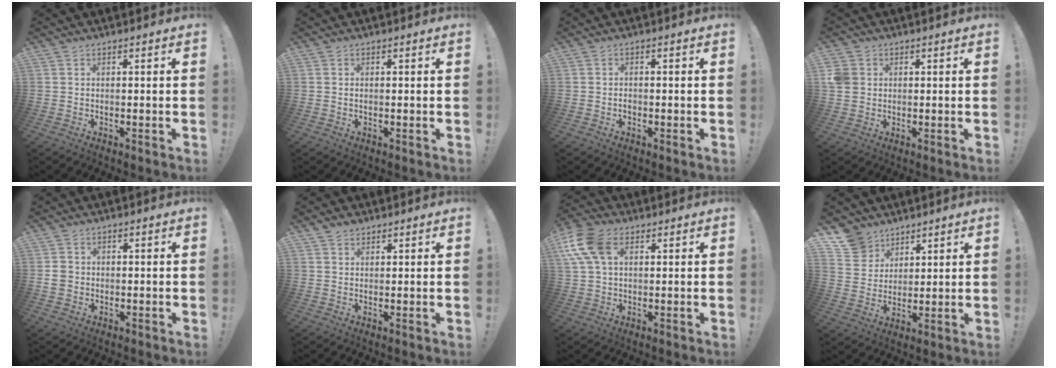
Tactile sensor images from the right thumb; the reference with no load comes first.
{"total": 0.0}
{"total": 1.1, "force": [-0.8, 0.7, 0.5], "torque": [-0.009, 0.003, -0.014]}
{"total": 4.2, "force": [1.0, 3.8, 1.6], "torque": [-0.031, 0.003, 0.022]}
{"total": 3.3, "force": [-0.1, 3.0, 1.4], "torque": [-0.016, -0.001, -0.002]}
{"total": 2.0, "force": [1.6, 1.1, 0.5], "torque": [-0.006, -0.006, 0.029]}
{"total": 12.6, "force": [4.4, 7.8, 8.9], "torque": [-0.186, -0.003, 0.086]}
{"total": 9.4, "force": [6.8, 6.4, 1.1], "torque": [-0.025, -0.053, 0.135]}